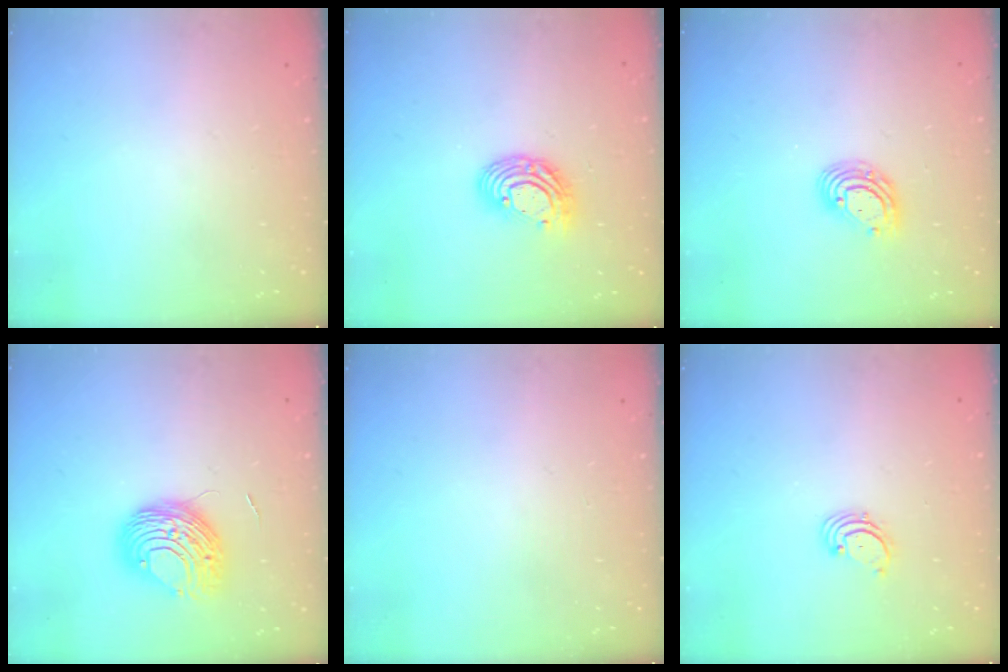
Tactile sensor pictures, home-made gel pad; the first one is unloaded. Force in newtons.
{"total": 9.9, "press": 9.9, "slide": 0.8}
{"total": 7.9, "press": 7.8, "slide": 1.5}
{"total": 9.5, "press": 9.5, "slide": 0.7}
{"total": 0.0}
{"total": 1.7, "press": 1.6, "slide": 0.2}